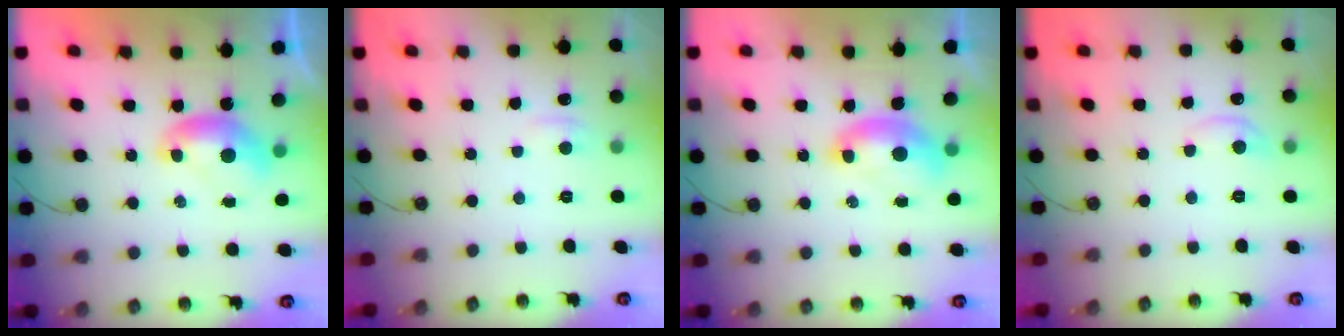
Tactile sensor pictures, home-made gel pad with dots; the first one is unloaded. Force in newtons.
{"total": 1.2, "press": 1.0, "slide": 0.7}
{"total": 2.0, "press": 1.9, "slide": 0.6}
{"total": 0.0}